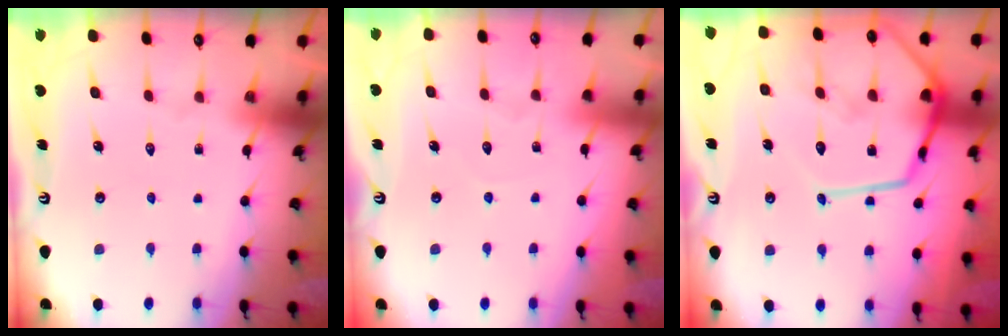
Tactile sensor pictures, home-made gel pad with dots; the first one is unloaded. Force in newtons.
{"total": 3.4, "press": 3.4, "slide": 0.3}
{"total": 18.2, "press": 18.1, "slide": 1.7}